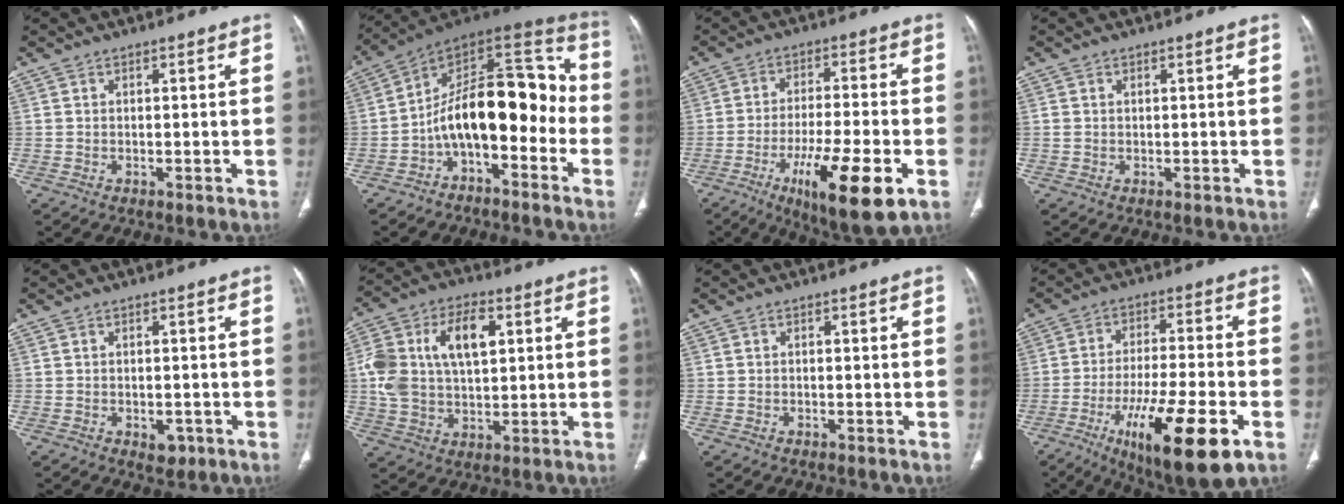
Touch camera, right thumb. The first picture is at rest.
{"total": 18.2, "force": [-4.7, 9.5, 14.8], "torque": [-0.193, 0.100, -0.083]}
{"total": 15.9, "force": [-6.6, 3.8, 14.0], "torque": [-0.239, 0.005, -0.100]}
{"total": 0.6, "force": [0.2, 0.3, 0.5], "torque": [-0.017, 0.008, 0.009]}
{"total": 2.8, "force": [-1.1, 1.9, 1.8], "torque": [-0.011, 0.001, -0.008]}
{"total": 15.8, "force": [3.6, 9.2, 12.3], "torque": [-0.229, 0.015, 0.068]}
{"total": 0.0}
{"total": 19.1, "force": [-8.2, 4.9, 16.6], "torque": [-0.277, 0.011, -0.126]}